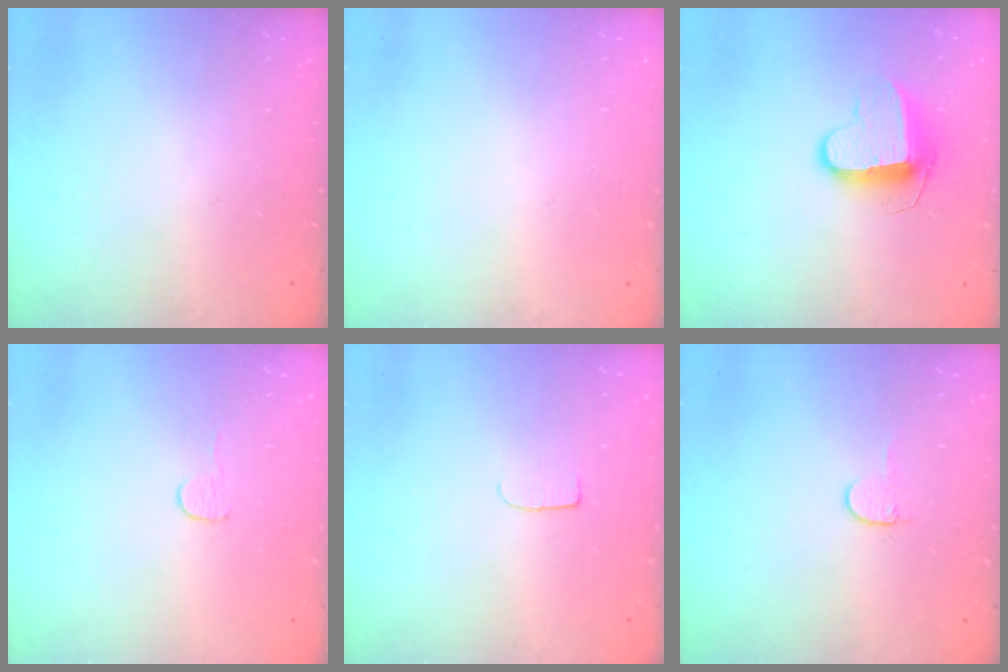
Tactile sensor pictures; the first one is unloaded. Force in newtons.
{"total": 0.0}
{"total": 10.1, "press": 10.1, "slide": 0.3}
{"total": 3.0, "press": 3.0, "slide": 0.3}
{"total": 4.5, "press": 4.4, "slide": 0.5}
{"total": 4.0, "press": 4.0, "slide": 0.4}